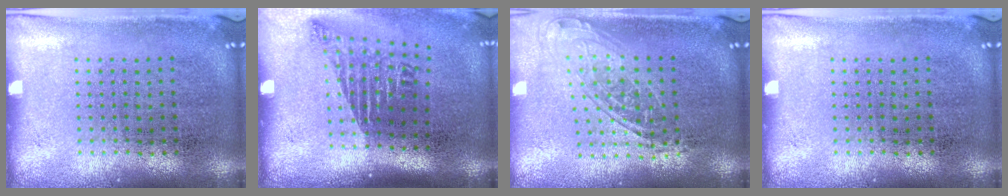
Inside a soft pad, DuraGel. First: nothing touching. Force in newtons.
{"total": 1.8, "press": 1.1, "slide": 1.4}
{"total": 1.6, "press": 1.2, "slide": 1.0}
{"total": 0.0}